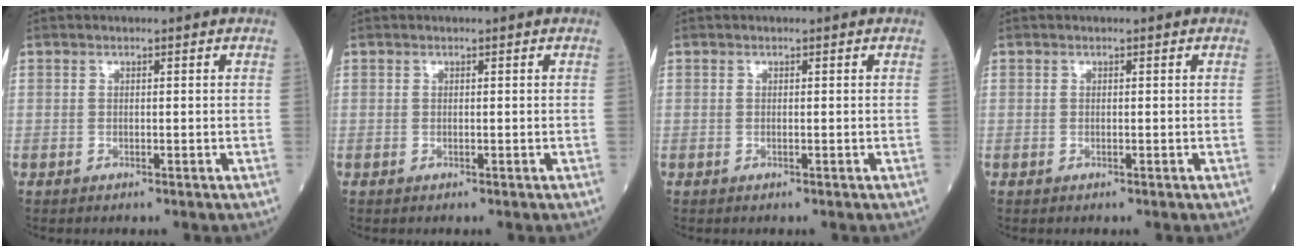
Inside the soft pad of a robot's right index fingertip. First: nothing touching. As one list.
[{"total": 0.0}, {"total": 0.0}, {"total": 0.0}]